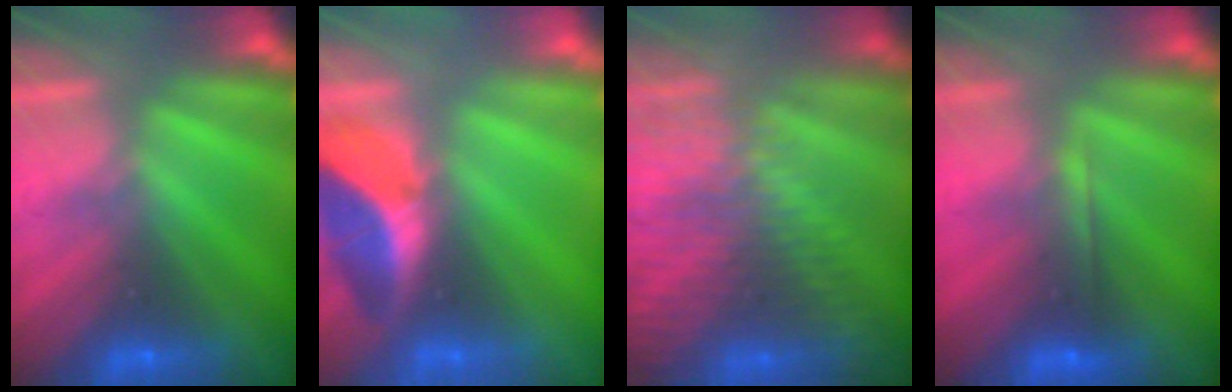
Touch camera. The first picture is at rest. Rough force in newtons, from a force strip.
{"total": 2.2}
{"total": 6.9}
{"total": 1.8}